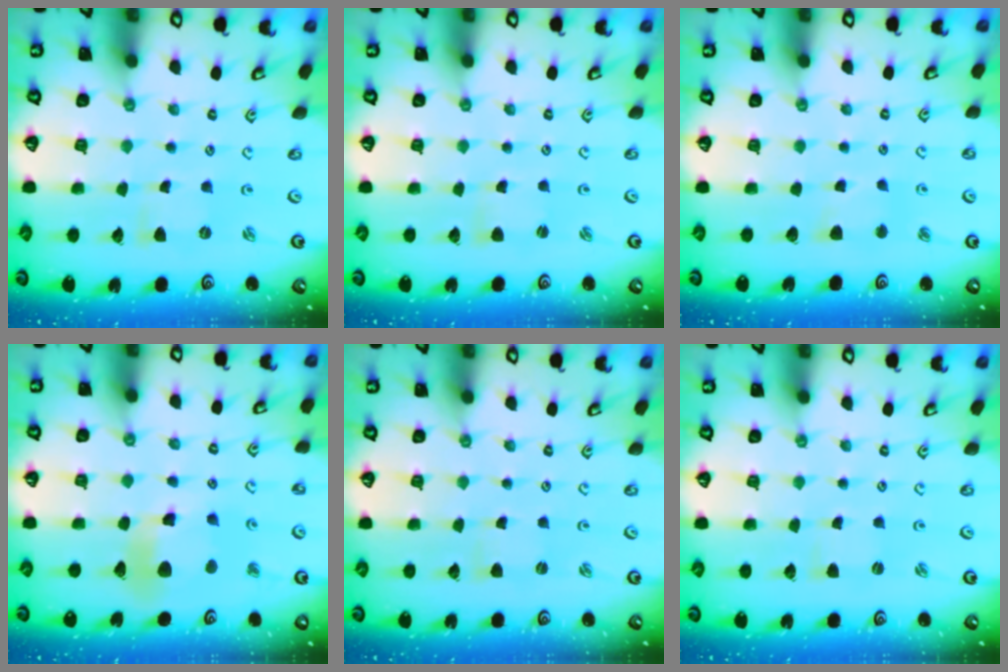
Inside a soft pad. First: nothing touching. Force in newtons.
{"total": 1.1, "press": 1.1, "slide": 0.2}
{"total": 3.6, "press": 3.5, "slide": 0.9}
{"total": 8.9, "press": 8.9, "slide": 1.1}
{"total": 0.7, "press": 0.7, "slide": 0.0}
{"total": 0.0}